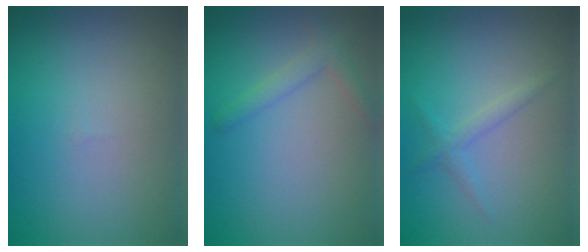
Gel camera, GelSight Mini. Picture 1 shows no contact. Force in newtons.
{"total": 1.8, "press": 1.7, "slide": 0.1}
{"total": 1.4, "press": 1.4, "slide": 0.1}